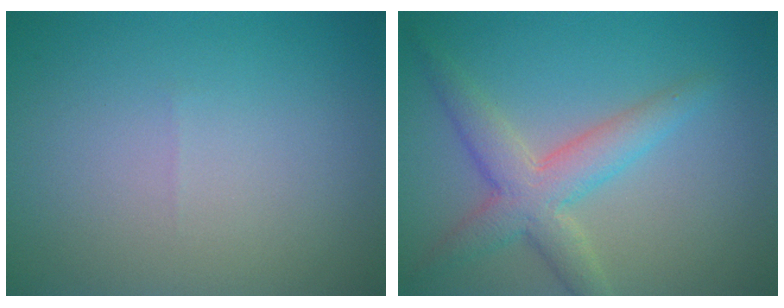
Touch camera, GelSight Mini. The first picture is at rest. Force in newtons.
{"total": 4.5, "press": 4.5, "slide": 0.2}